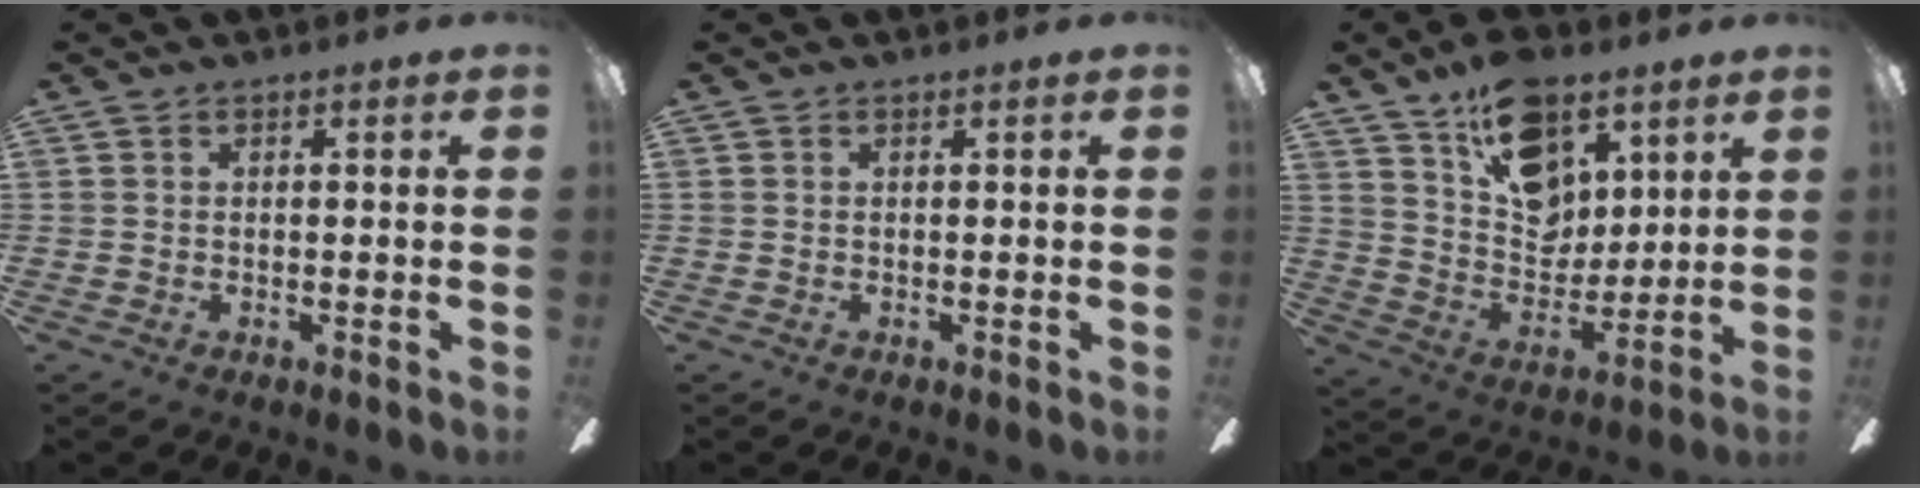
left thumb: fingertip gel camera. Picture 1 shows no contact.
{"total": 0.0}
{"total": 17.1, "force": [10.3, 10.6, 8.5], "torque": [-0.132, -0.052, 0.191]}